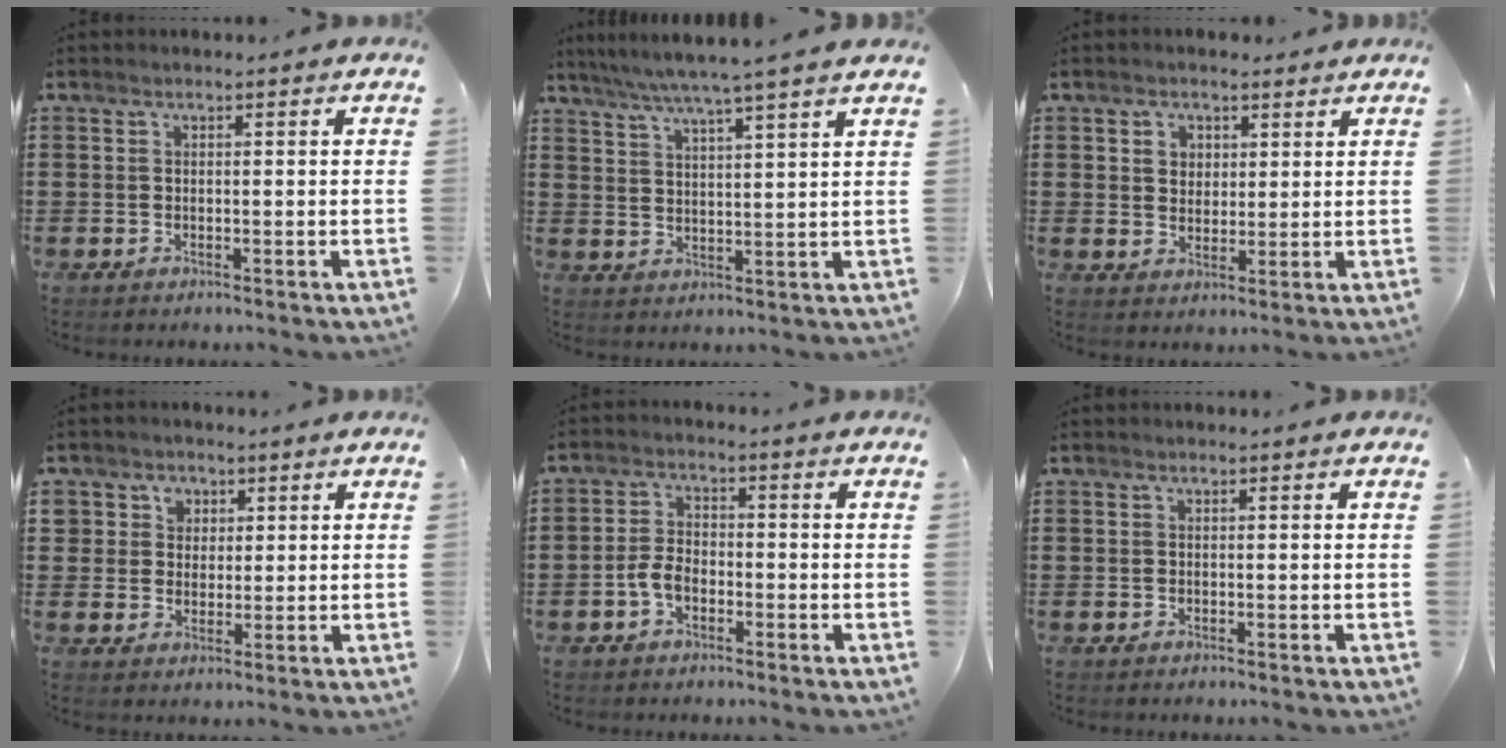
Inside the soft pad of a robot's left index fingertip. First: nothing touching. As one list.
[{"total": 5.4, "force": [4.6, -1.1, 2.6], "torque": [-0.066, -0.023, 0.078]}, {"total": 3.2, "force": [1.9, 2.5, 0.4], "torque": [-0.013, 0.007, 0.032]}, {"total": 3.4, "force": [1.4, 3.1, -0.1], "torque": [-0.008, 0.010, 0.021]}, {"total": 3.8, "force": [-1.6, 2.1, 2.7], "torque": [-0.070, -0.001, -0.036]}, {"total": 0.0}]